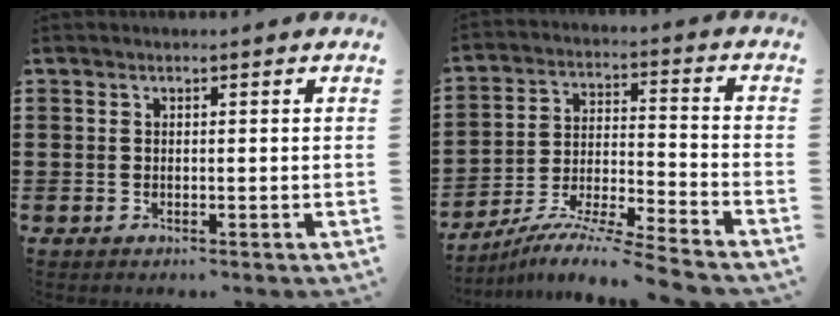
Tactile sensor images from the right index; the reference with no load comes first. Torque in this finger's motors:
{"motor_torque": [1.45, 0.69, 0.37, 0.12]}